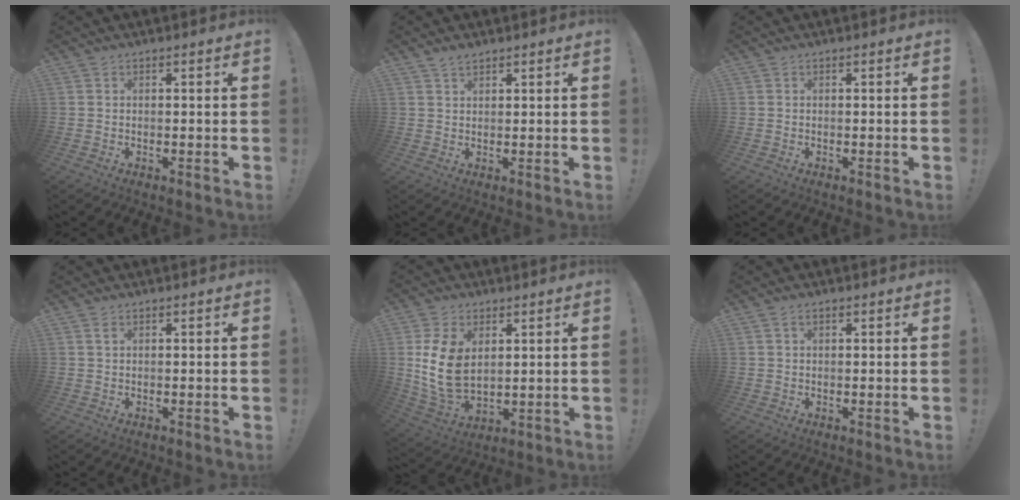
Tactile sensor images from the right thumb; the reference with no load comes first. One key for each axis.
{"total": 2.4, "fx": 2.0, "fy": 0.9, "fz": 0.9, "tx": -0.014, "ty": -0.009, "tz": 0.035}
{"total": 0.0}
{"total": 1.2, "fx": 0.6, "fy": 0.5, "fz": 0.9, "tx": -0.014, "ty": -0.001, "tz": 0.010}
{"total": 12.8, "fx": 3.3, "fy": 8.4, "fz": 9.1, "tx": -0.168, "ty": -0.017, "tz": 0.064}
{"total": 1.4, "fx": 0.7, "fy": 0.7, "fz": 0.9, "tx": -0.013, "ty": 0.000, "tz": 0.012}